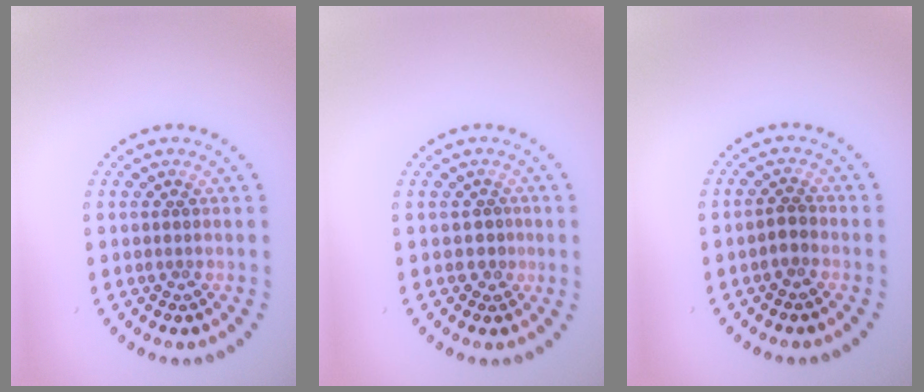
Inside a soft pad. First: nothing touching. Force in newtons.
{"total": 1.3, "press": 1.0, "slide": 0.9}
{"total": 1.2, "press": 1.1, "slide": 0.4}